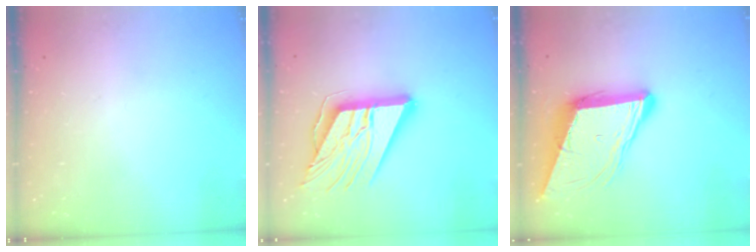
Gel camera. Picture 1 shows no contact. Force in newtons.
{"total": 18.2, "press": 18.1, "slide": 2.0}
{"total": 12.0, "press": 11.5, "slide": 3.7}